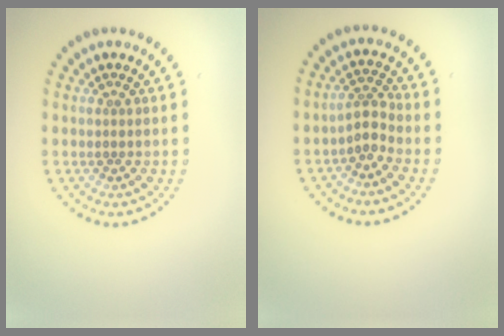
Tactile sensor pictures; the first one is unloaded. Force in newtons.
{"total": 2.2, "press": 1.6, "slide": 1.5}